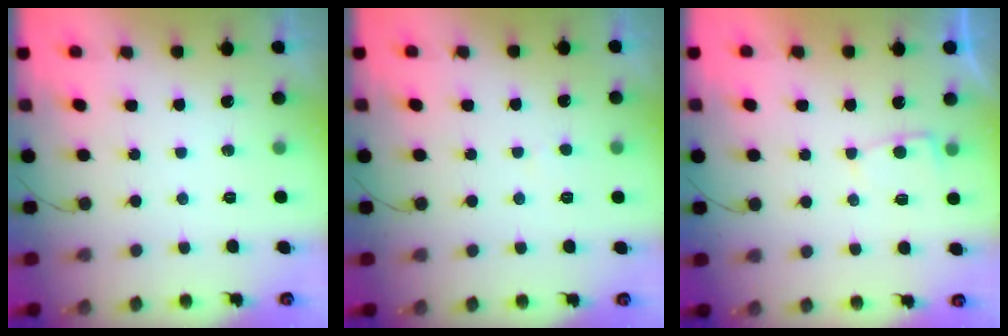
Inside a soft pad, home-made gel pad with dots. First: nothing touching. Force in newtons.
{"total": 2.4, "press": 2.4, "slide": 0.2}
{"total": 2.7, "press": 2.7, "slide": 0.4}